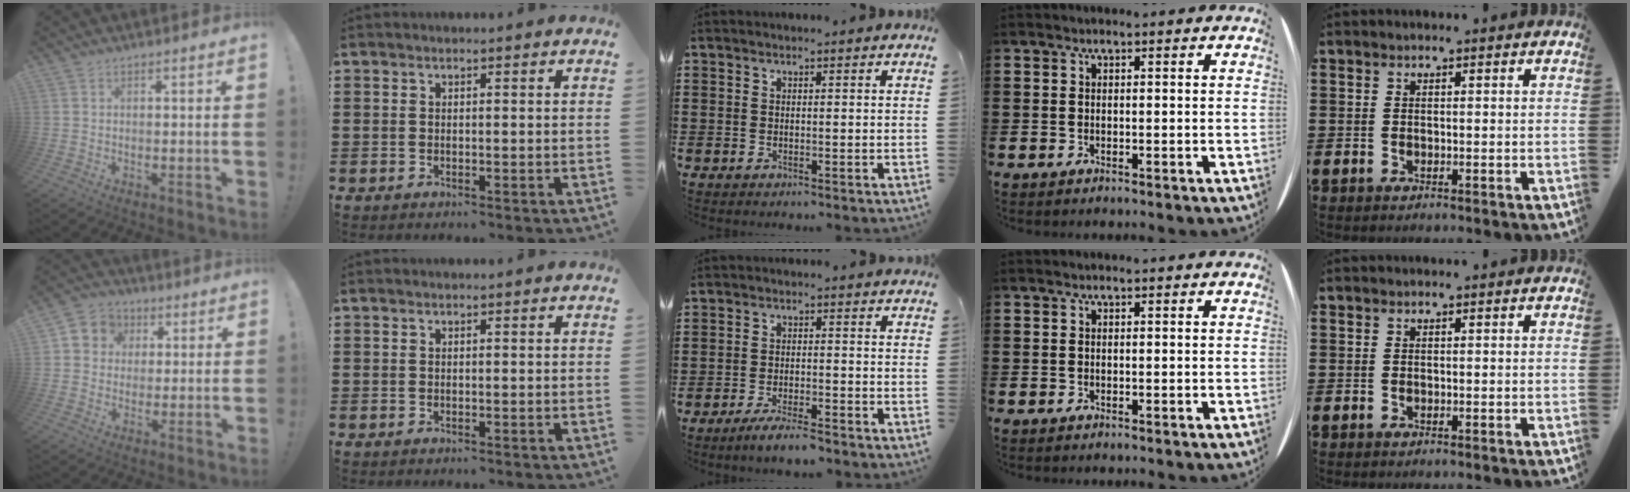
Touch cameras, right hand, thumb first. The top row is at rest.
{"thumb": {"total": 7.1, "force": [0.8, 6.7, 2.1], "torque": [-0.029, 0.007, 0.020]}, "middle": {"total": 3.6, "force": [-3.1, 0.2, 1.8], "torque": [-0.037, -0.004, -0.059]}}